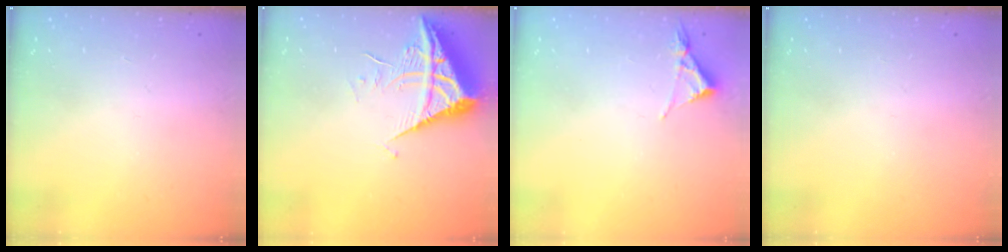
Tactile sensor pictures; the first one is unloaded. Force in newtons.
{"total": 7.8, "press": 7.7, "slide": 0.9}
{"total": 3.4, "press": 3.4, "slide": 0.5}
{"total": 0.0}